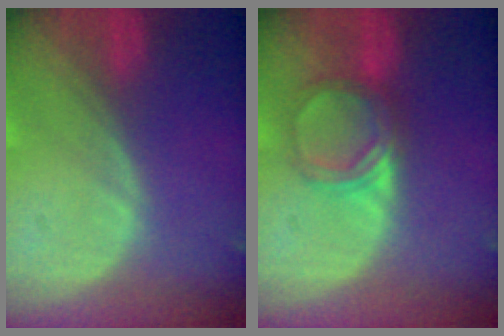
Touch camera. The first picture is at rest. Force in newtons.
{"total": 5.0, "press": 4.6, "slide": 1.8}